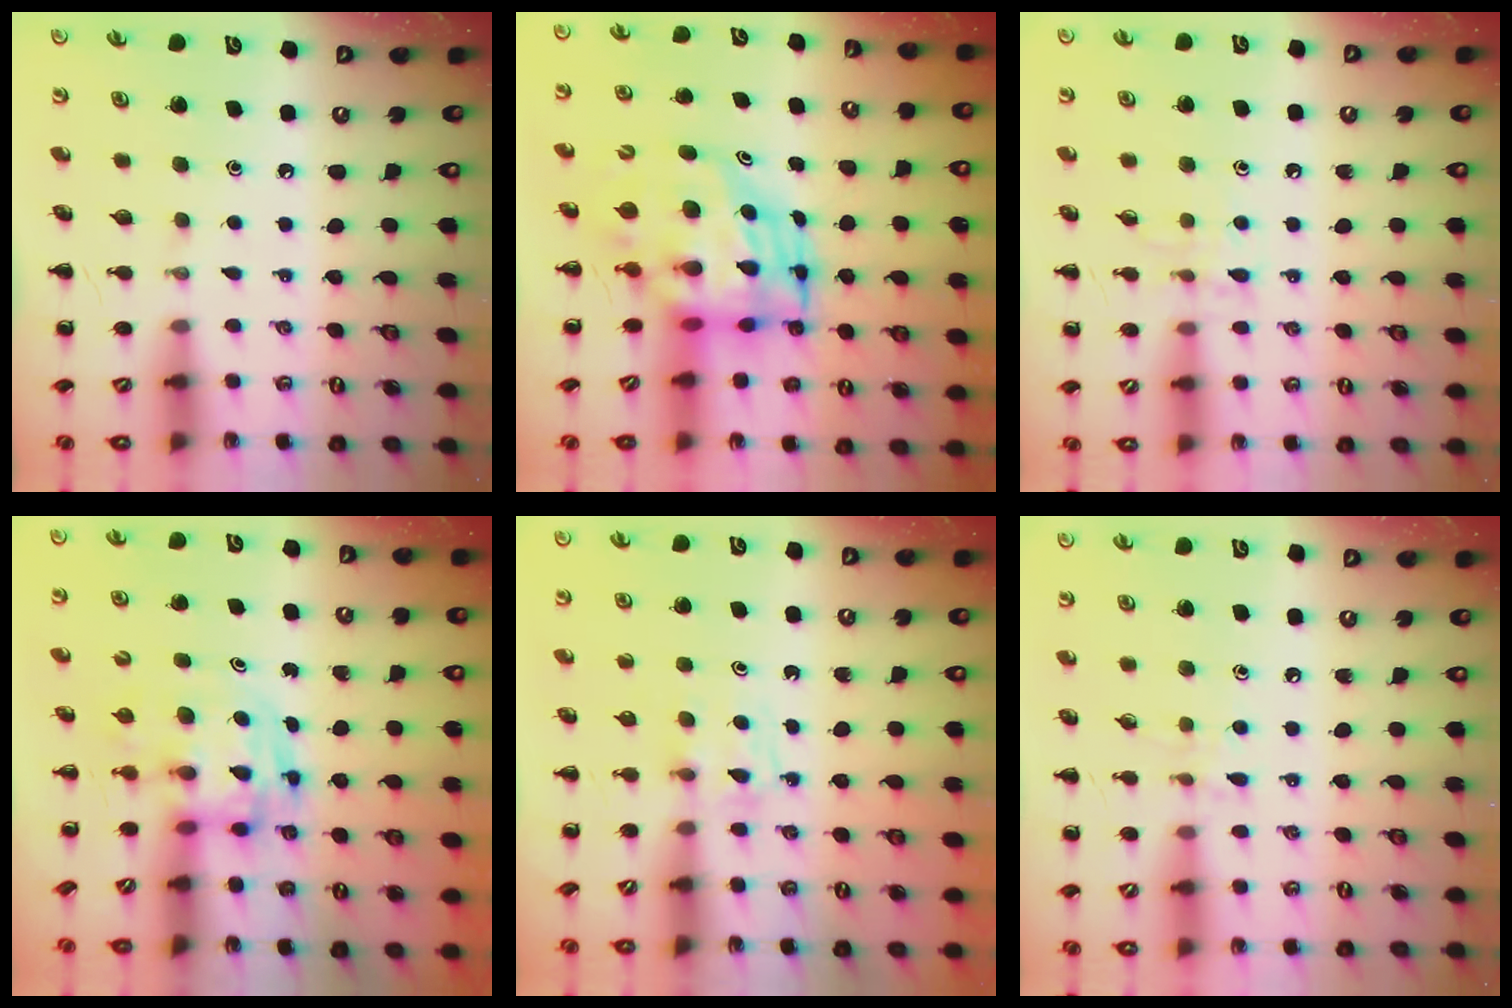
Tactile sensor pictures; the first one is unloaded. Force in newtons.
{"total": 6.9, "press": 6.6, "slide": 1.9}
{"total": 6.2, "press": 6.1, "slide": 0.8}
{"total": 3.4, "press": 3.4, "slide": 0.6}
{"total": 3.7, "press": 3.5, "slide": 1.4}
{"total": 6.6, "press": 6.4, "slide": 1.8}